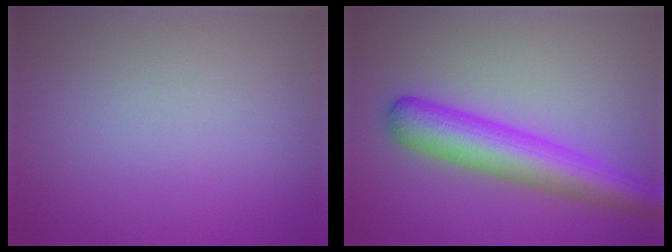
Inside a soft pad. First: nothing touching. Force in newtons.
{"total": 6.3, "press": 6.3, "slide": 0.2}